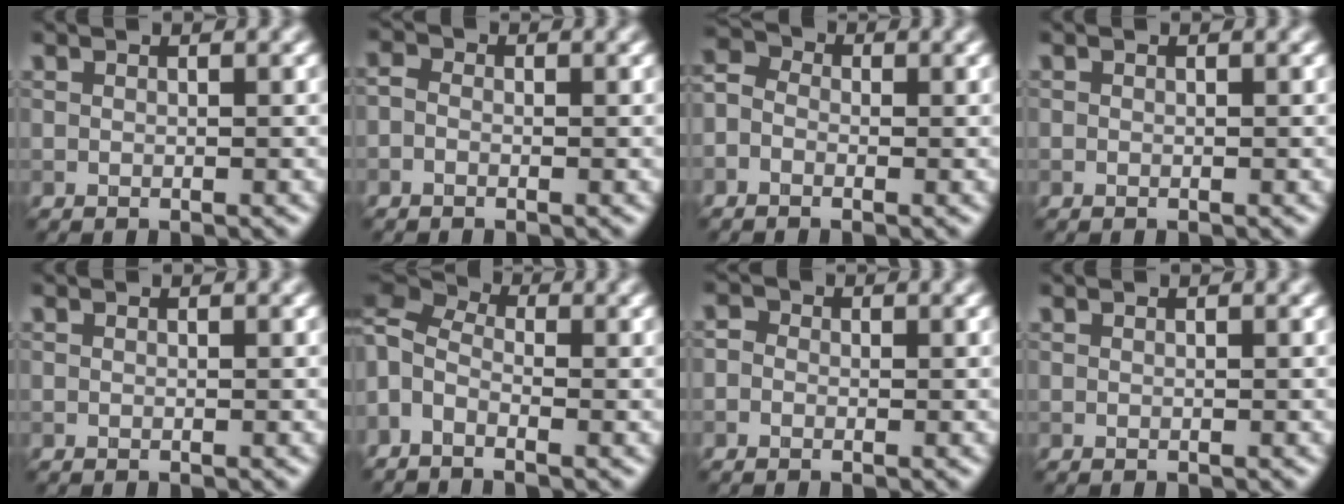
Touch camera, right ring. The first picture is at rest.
{"total": 1.1, "force": [-0.5, 0.8, 0.6], "torque": [-0.014, -0.002, -0.017]}
{"total": 2.5, "force": [-0.9, 1.9, 1.2], "torque": [-0.021, 0.008, -0.025]}
{"total": 0.0}
{"total": 0.0}
{"total": 5.1, "force": [-0.6, 3.1, 3.9], "torque": [-0.098, 0.010, -0.021]}
{"total": 1.2, "force": [-0.1, 1.1, 0.5], "torque": [-0.006, -0.003, -0.020]}
{"total": 0.0}